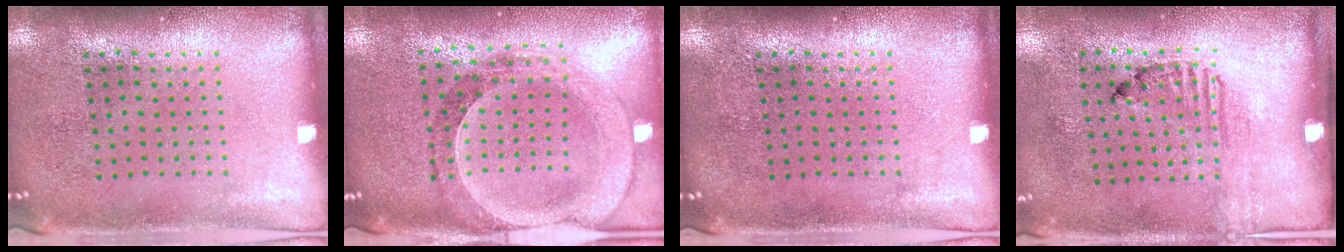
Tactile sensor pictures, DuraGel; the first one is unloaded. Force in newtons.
{"total": 1.5, "press": 1.5, "slide": 0.4}
{"total": 0.0}
{"total": 1.7, "press": 1.0, "slide": 1.3}